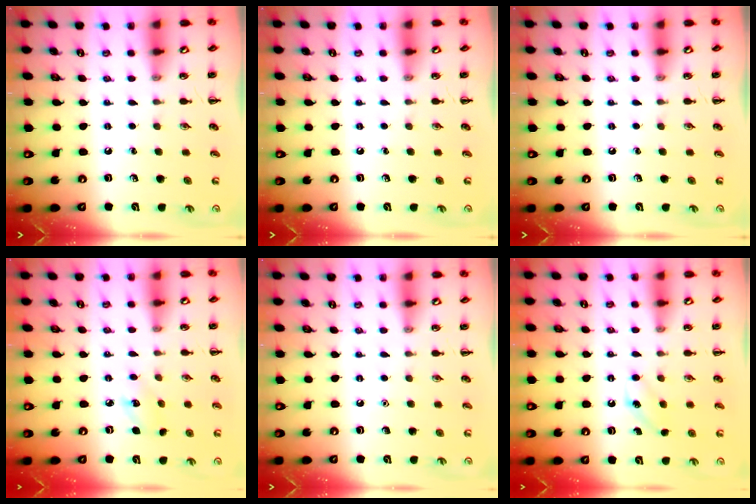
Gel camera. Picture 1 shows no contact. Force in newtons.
{"total": 0.0}
{"total": 0.0}
{"total": 6.1, "press": 6.0, "slide": 1.4}
{"total": 1.6, "press": 1.6, "slide": 0.1}
{"total": 5.5, "press": 5.3, "slide": 1.4}